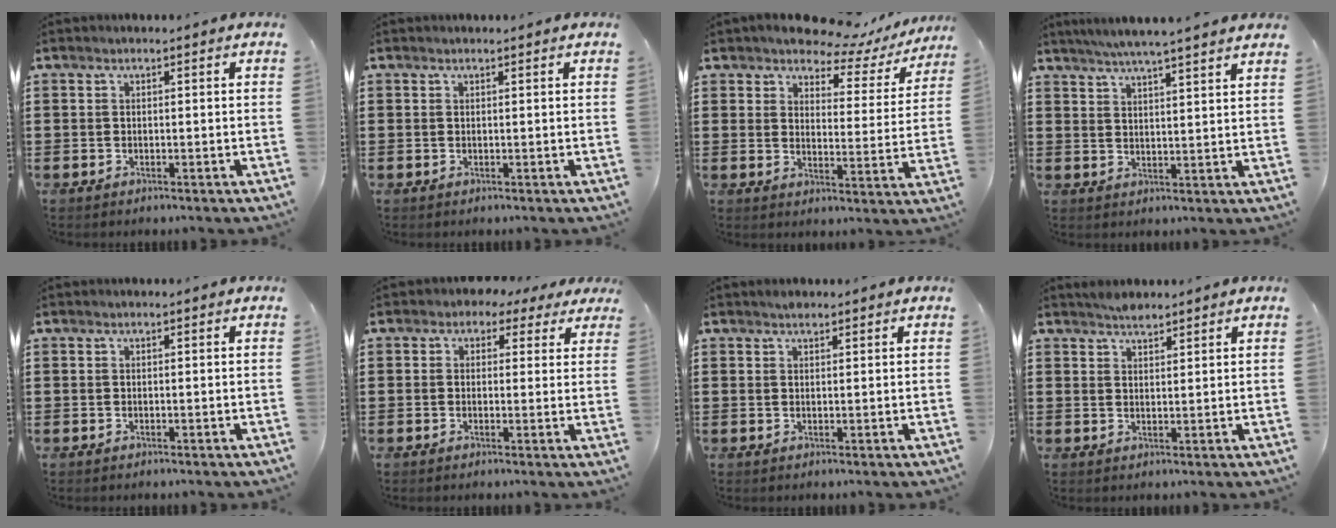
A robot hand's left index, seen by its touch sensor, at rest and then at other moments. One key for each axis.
{"total": 0.0}
{"total": 6.6, "fx": 6.0, "fy": 2.0, "fz": 2.0, "tx": -0.056, "ty": -0.038, "tz": 0.101}
{"total": 4.9, "fx": 4.5, "fy": -0.6, "fz": 1.8, "tx": -0.049, "ty": -0.015, "tz": 0.078}
{"total": 0.0}
{"total": 2.5, "fx": 1.3, "fy": 1.9, "fz": 0.9, "tx": -0.028, "ty": 0.008, "tz": 0.021}
{"total": 1.1, "fx": 1.0, "fy": 0.5, "fz": 0.4, "tx": -0.010, "ty": 0.002, "tz": 0.019}
{"total": 2.3, "fx": 2.1, "fy": 0.6, "fz": 0.6, "tx": -0.016, "ty": 0.004, "tz": 0.041}